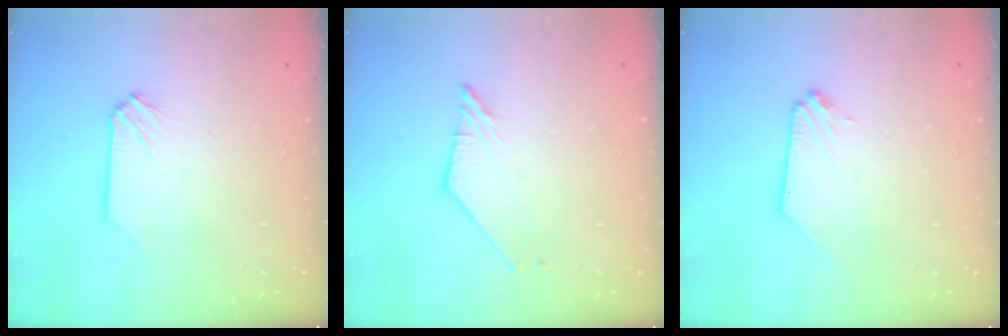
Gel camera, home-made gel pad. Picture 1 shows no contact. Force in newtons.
{"total": 2.5, "press": 2.4, "slide": 0.4}
{"total": 0.0}